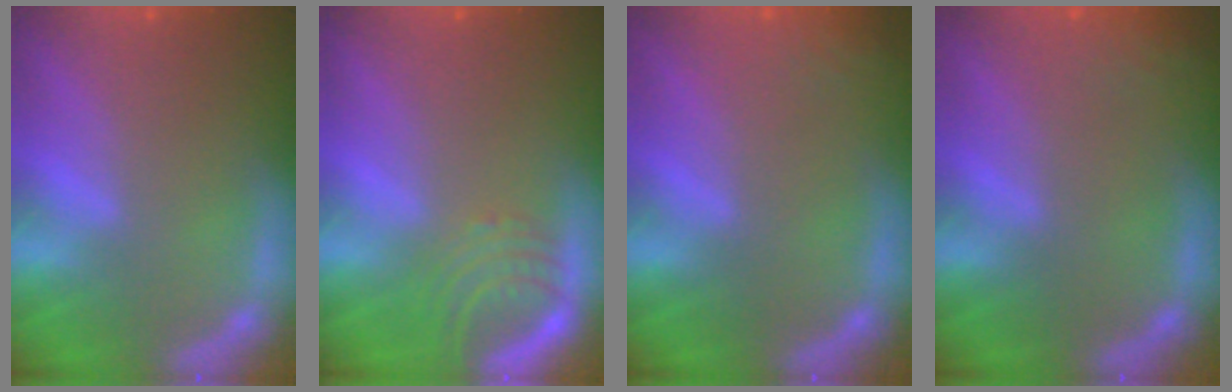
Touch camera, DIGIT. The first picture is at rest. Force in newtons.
{"total": 3.9}
{"total": 2.4}
{"total": 3.0}